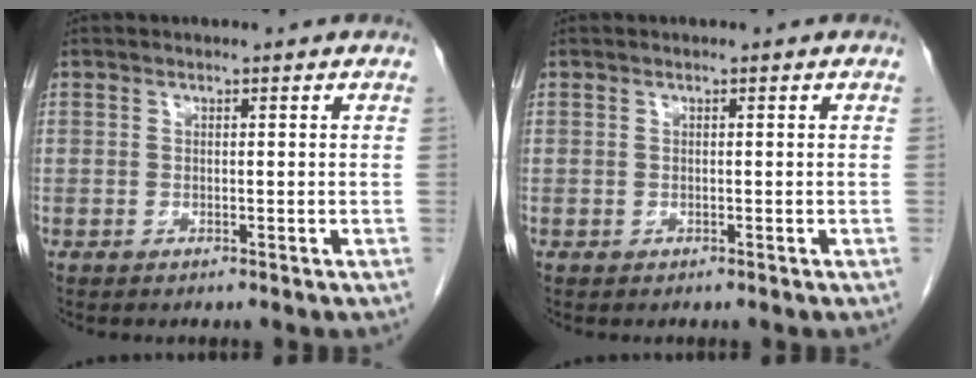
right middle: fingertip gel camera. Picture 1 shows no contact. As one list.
[{"total": 0.0}]